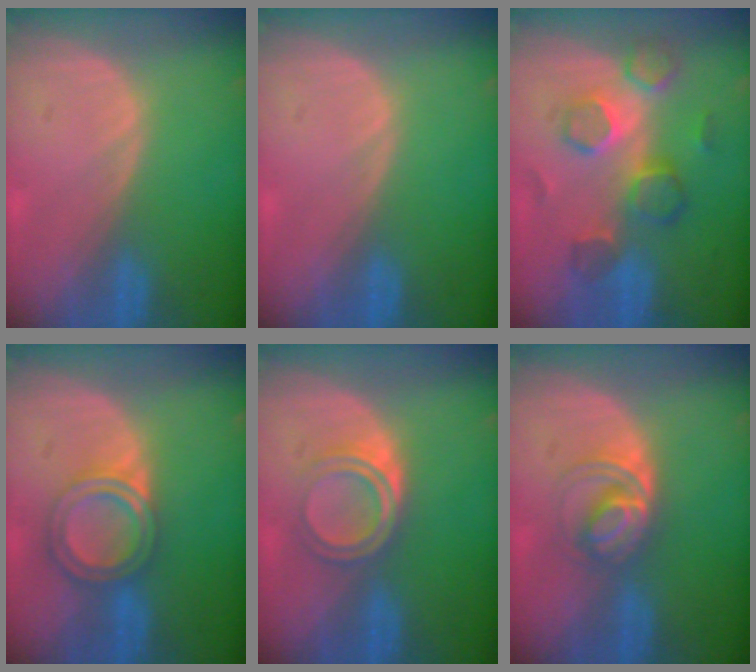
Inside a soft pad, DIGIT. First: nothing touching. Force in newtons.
{"total": 0.0}
{"total": 8.0, "press": 7.8, "slide": 1.7}
{"total": 5.9, "press": 5.4, "slide": 2.4}
{"total": 5.2, "press": 4.4, "slide": 2.7}
{"total": 5.3, "press": 5.1, "slide": 1.1}